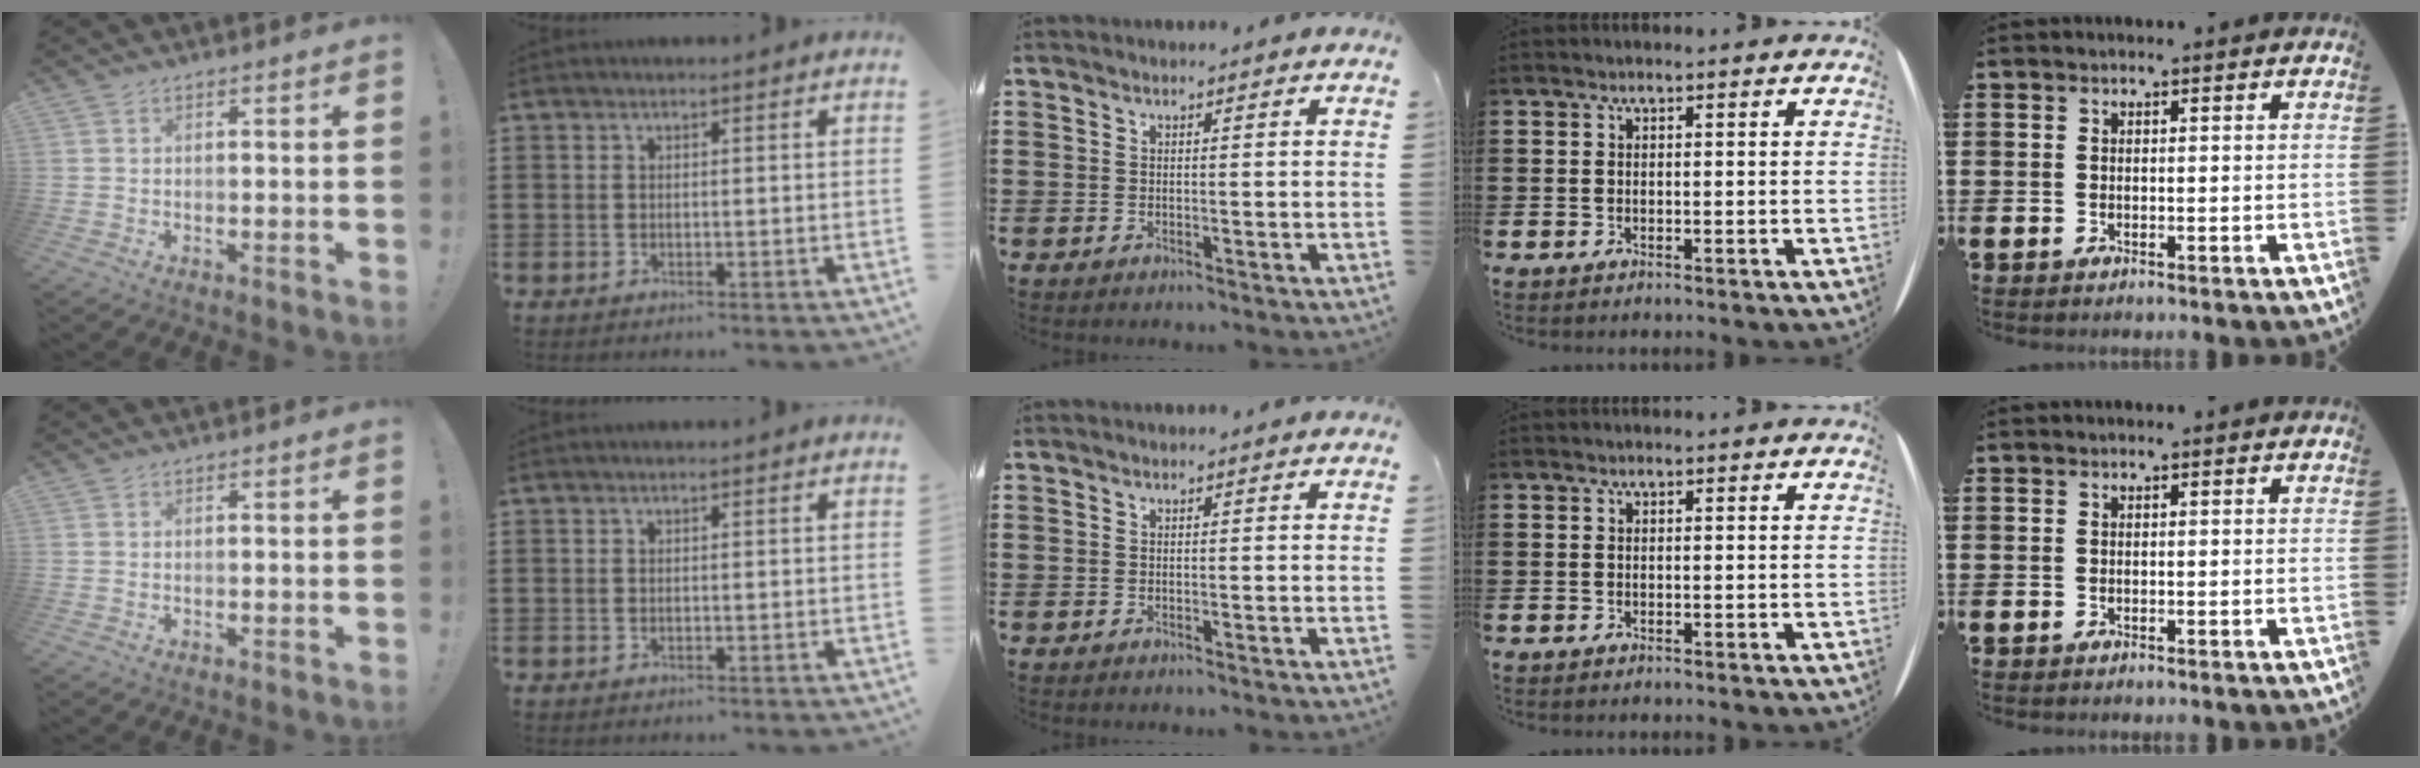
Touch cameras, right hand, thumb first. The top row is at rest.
{}